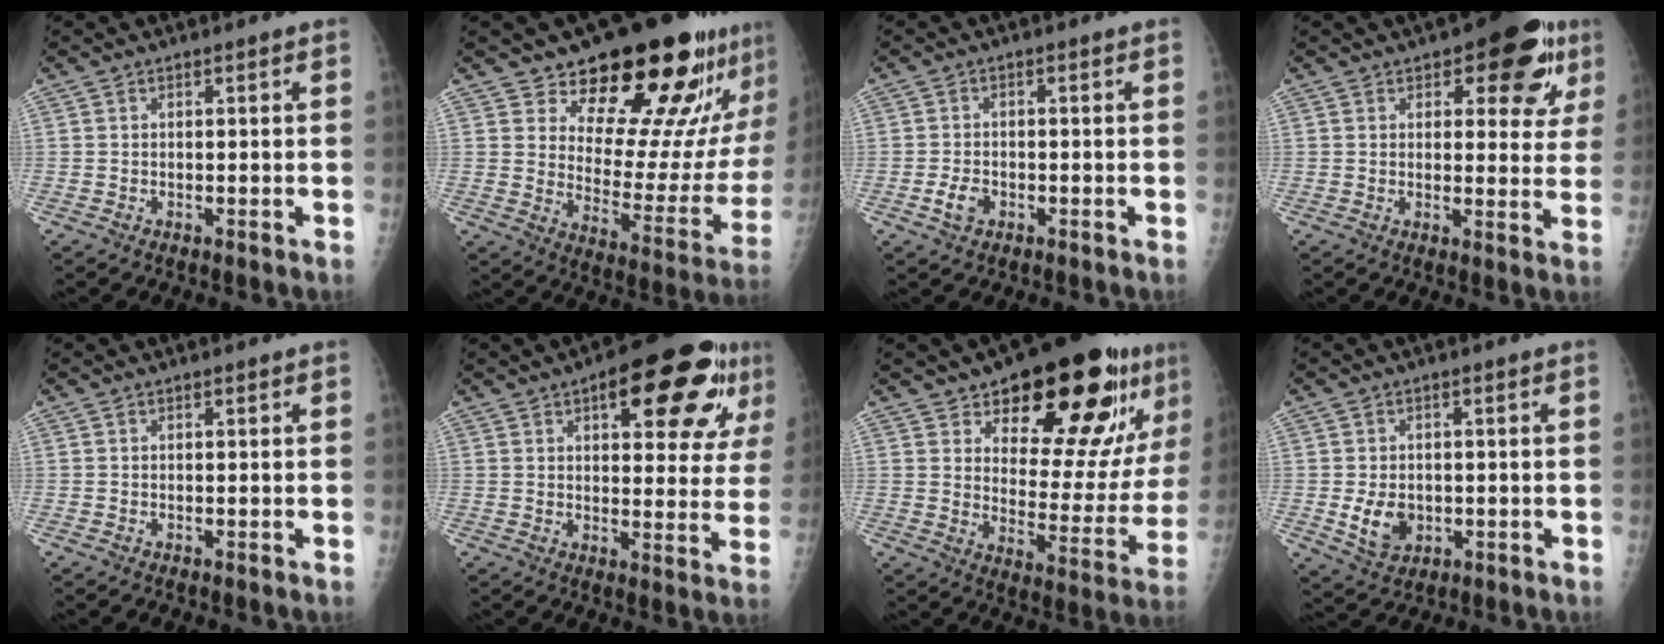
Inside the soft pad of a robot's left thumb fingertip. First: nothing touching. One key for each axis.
{"total": 23.1, "fx": 17.2, "fy": 8.7, "fz": 12.8, "tx": -0.129, "ty": -0.112, "tz": 0.239}
{"total": 3.1, "fx": -1.3, "fy": 2.1, "fz": 1.9, "tx": -0.033, "ty": 0.006, "tz": -0.023}
{"total": 12.1, "fx": 5.9, "fy": 5.8, "fz": 8.9, "tx": -0.060, "ty": -0.015, "tz": 0.067}
{"total": 0.0}
{"total": 19.1, "fx": 9.0, "fy": 7.2, "fz": 15.2, "tx": -0.174, "ty": -0.010, "tz": 0.119}
{"total": 24.9, "fx": 14.3, "fy": 10.1, "fz": 17.7, "tx": -0.196, "ty": -0.062, "tz": 0.209}
{"total": 6.0, "fx": -0.8, "fy": 4.6, "fz": 3.8, "tx": -0.051, "ty": -0.006, "tz": -0.003}